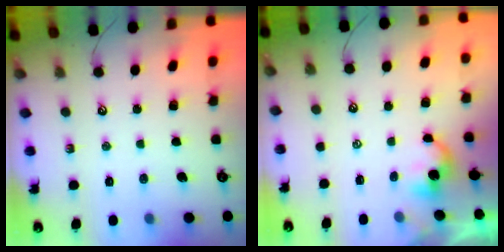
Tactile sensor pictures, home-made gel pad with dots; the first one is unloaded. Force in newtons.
{"total": 2.9, "press": 2.9, "slide": 0.2}